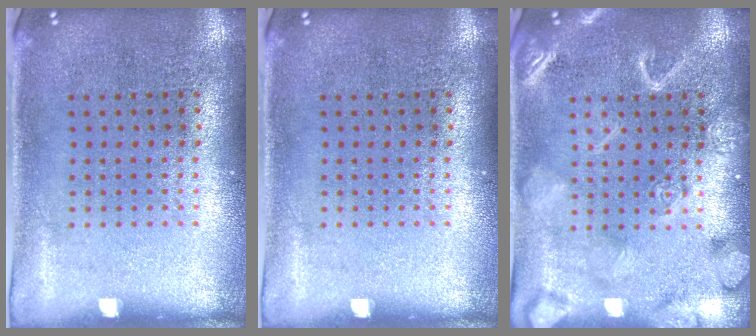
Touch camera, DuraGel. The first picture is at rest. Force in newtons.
{"total": 0.0}
{"total": 4.0, "press": 4.0, "slide": 0.5}